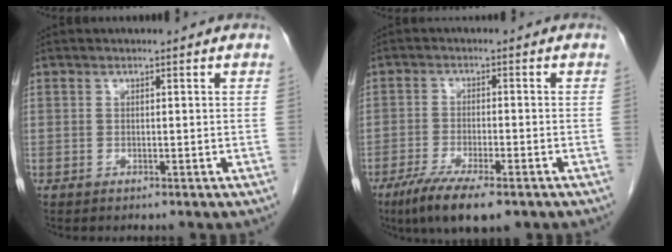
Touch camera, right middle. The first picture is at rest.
{"total": 9.4, "force": [-6.3, 1.9, 6.8], "torque": [-0.113, -0.019, -0.097]}